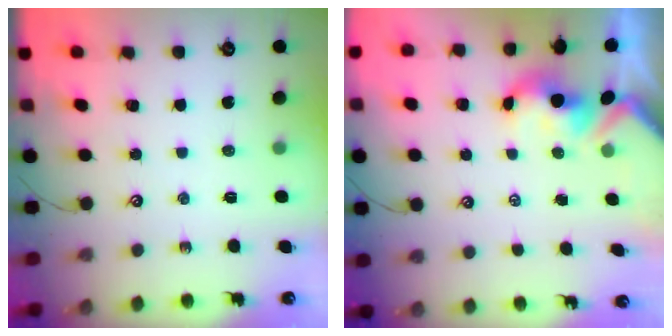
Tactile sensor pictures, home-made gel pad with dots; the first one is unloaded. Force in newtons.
{"total": 1.8, "press": 1.7, "slide": 0.7}